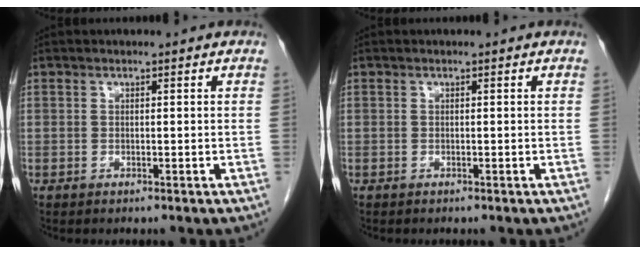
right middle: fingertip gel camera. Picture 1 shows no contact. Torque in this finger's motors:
{"motor_torque": [-0.26, -0.11, -0.03, 0.01]}